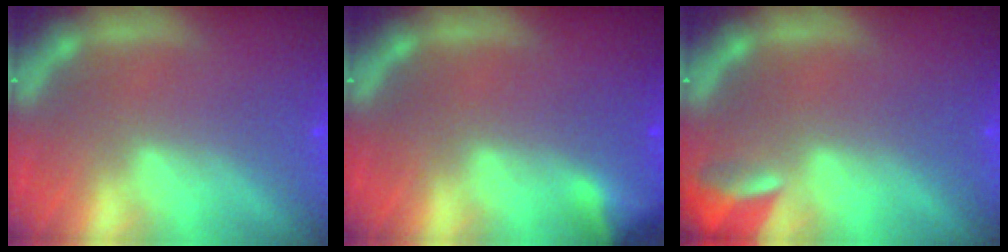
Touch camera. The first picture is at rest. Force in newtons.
{"total": 2.9}
{"total": 2.9}